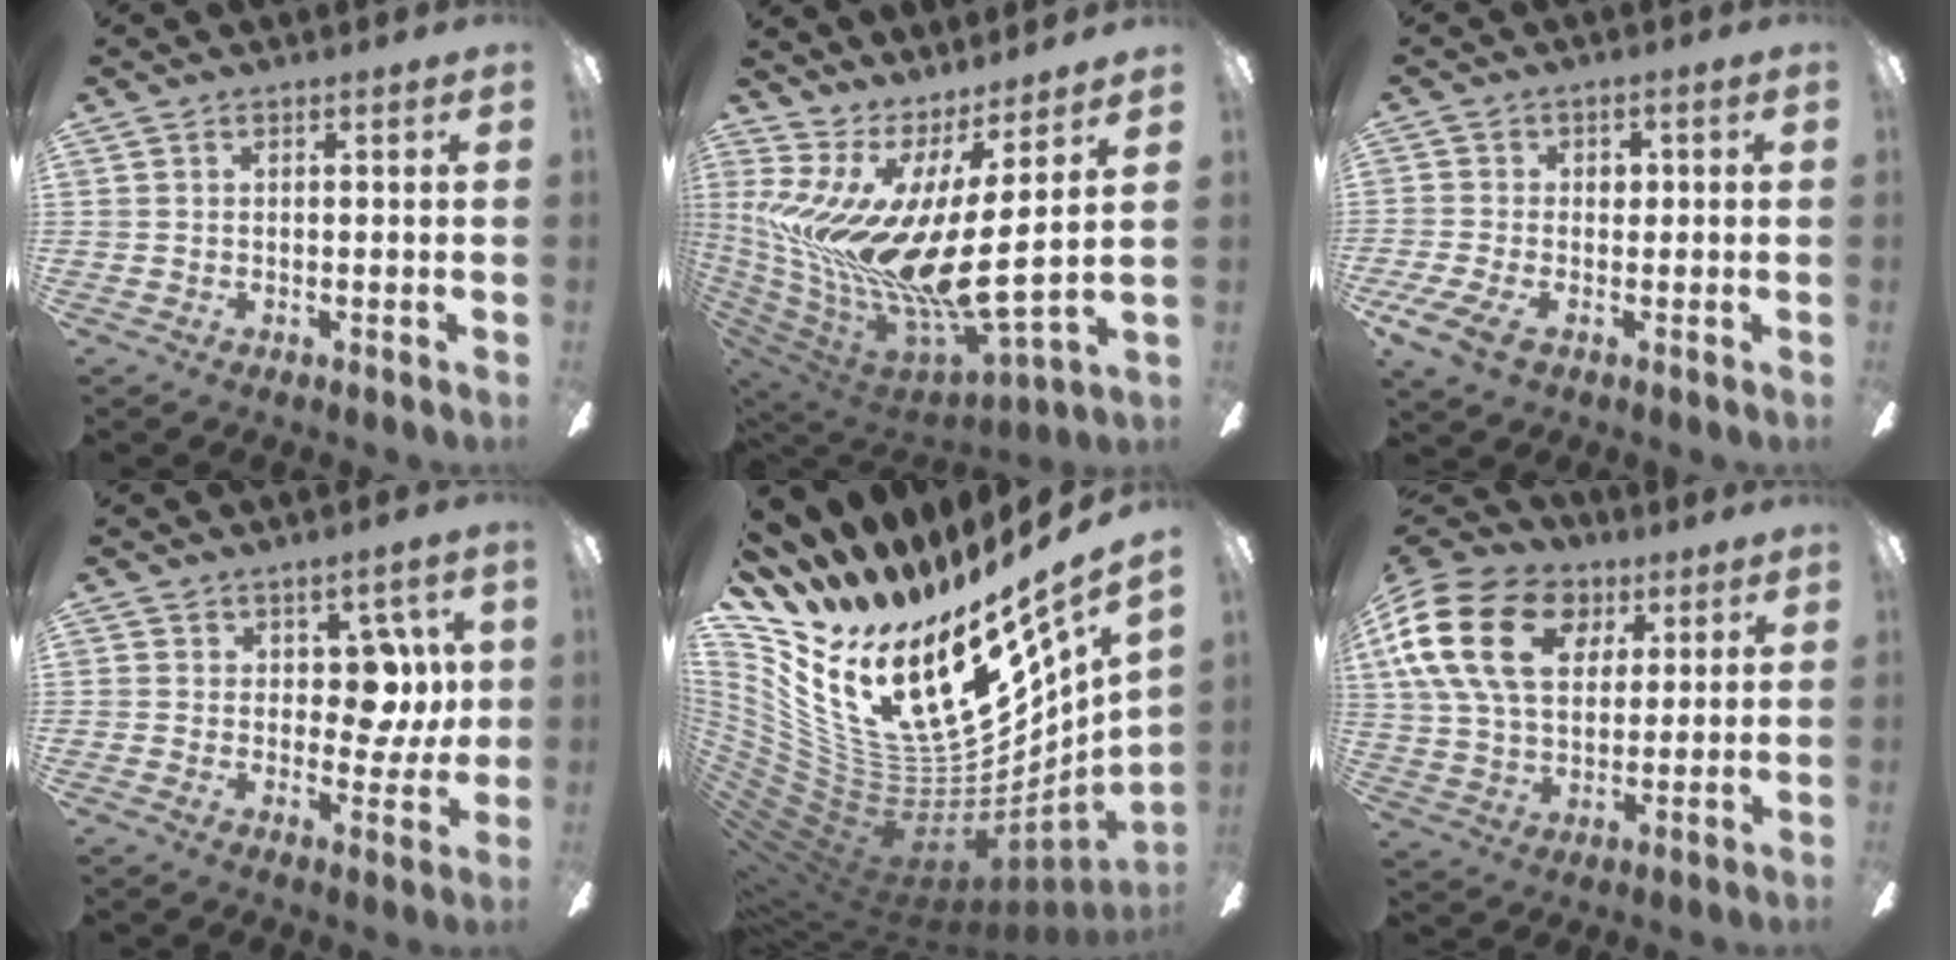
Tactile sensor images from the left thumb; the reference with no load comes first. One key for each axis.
{"total": 18.4, "fx": 0.7, "fy": 4.2, "fz": 17.9, "tx": -0.385, "ty": -0.073, "tz": 0.015}
{"total": 7.2, "fx": -2.0, "fy": 4.9, "fz": 5.0, "tx": -0.102, "ty": 0.006, "tz": -0.036}
{"total": 8.9, "fx": 2.4, "fy": 5.8, "fz": 6.3, "tx": -0.078, "ty": -0.001, "tz": 0.043}
{"total": 28.2, "fx": 10.8, "fy": 13.1, "fz": 22.5, "tx": -0.392, "ty": -0.135, "tz": 0.257}
{"total": 20.5, "fx": 7.7, "fy": 14.1, "fz": 12.8, "tx": -0.257, "ty": -0.011, "tz": 0.138}